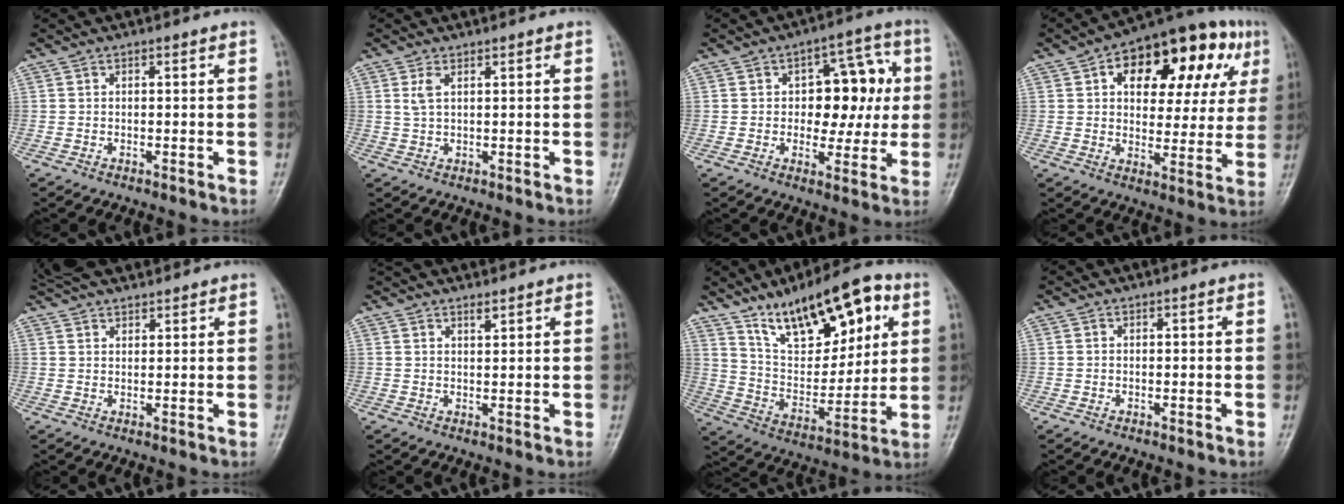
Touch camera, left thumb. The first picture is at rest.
{"total": 1.9, "force": [1.0, 0.8, 1.5], "torque": [-0.032, 0.000, 0.026]}
{"total": 12.1, "force": [1.4, 7.6, 9.3], "torque": [-0.068, 0.018, 0.019]}
{"total": 22.6, "force": [8.8, 12.3, 16.8], "torque": [-0.180, 0.021, 0.120]}
{"total": 9.2, "force": [8.1, 2.9, 3.3], "torque": [-0.041, 0.018, 0.145]}
{"total": 4.5, "force": [4.0, 1.2, 1.8], "torque": [-0.010, 0.003, 0.064]}
{"total": 21.0, "force": [11.0, 9.6, 15.0], "torque": [-0.182, -0.040, 0.192]}
{"total": 0.0}